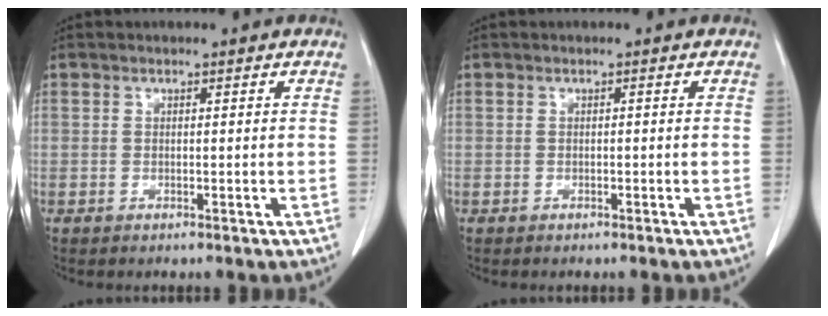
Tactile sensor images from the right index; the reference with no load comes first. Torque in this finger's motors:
{"motor_torque": [0.00, 0.00, 0.00, 0.00]}